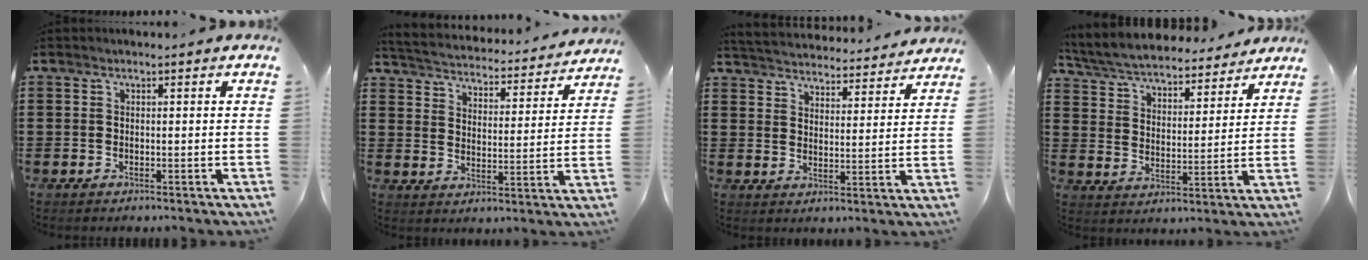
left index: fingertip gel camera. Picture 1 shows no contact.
{"total": 3.5, "force": [3.5, -0.1, -0.3], "torque": [-0.020, -0.033, 0.052]}
{"total": 4.2, "force": [4.2, -0.1, -0.1], "torque": [-0.023, -0.034, 0.069]}
{"total": 5.8, "force": [5.6, 0.5, 1.2], "torque": [-0.051, -0.037, 0.096]}